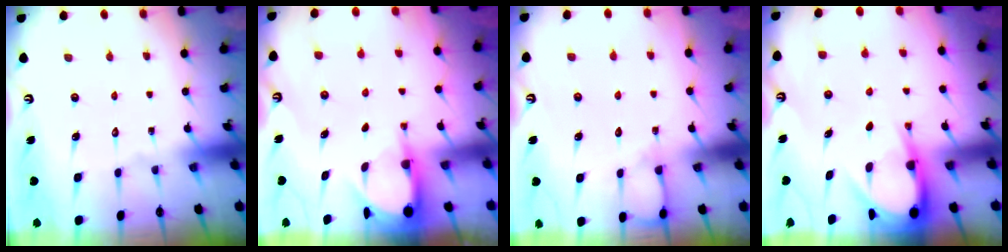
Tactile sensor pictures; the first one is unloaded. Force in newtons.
{"total": 4.0, "press": 4.0, "slide": 0.3}
{"total": 5.2, "press": 5.1, "slide": 0.5}
{"total": 6.7, "press": 6.6, "slide": 0.8}